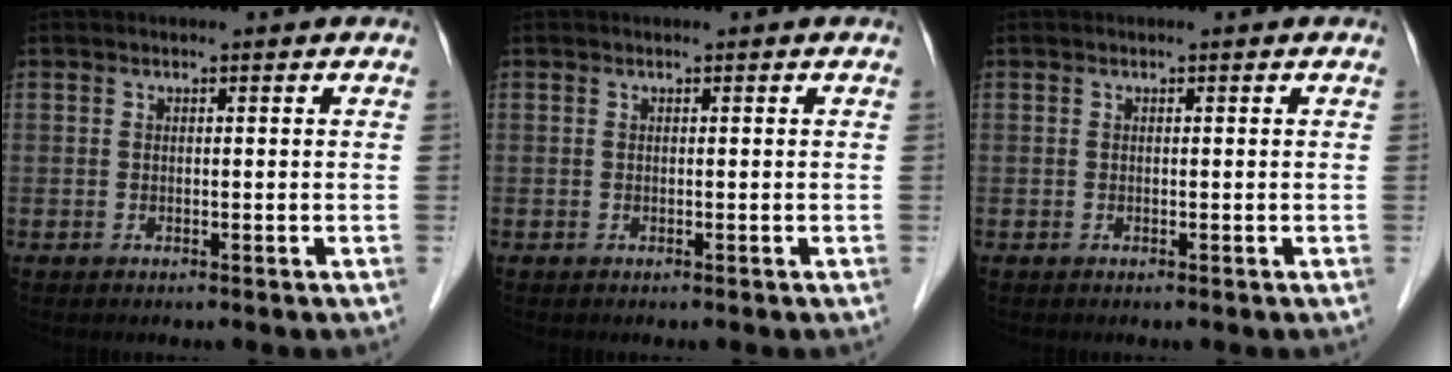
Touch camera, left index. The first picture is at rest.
{"total": 0.0}
{"total": 0.0}